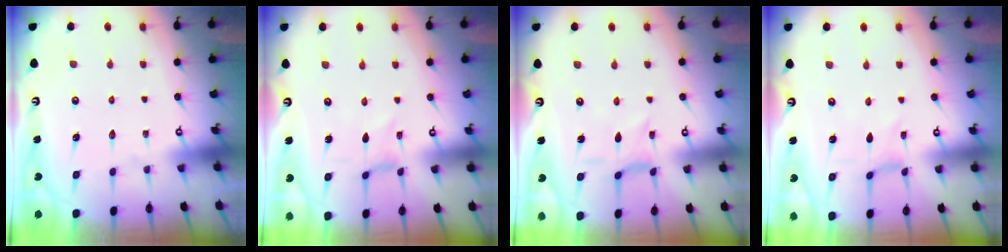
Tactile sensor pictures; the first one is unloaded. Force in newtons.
{"total": 0.0}
{"total": 2.1, "press": 2.1, "slide": 0.6}
{"total": 0.0}